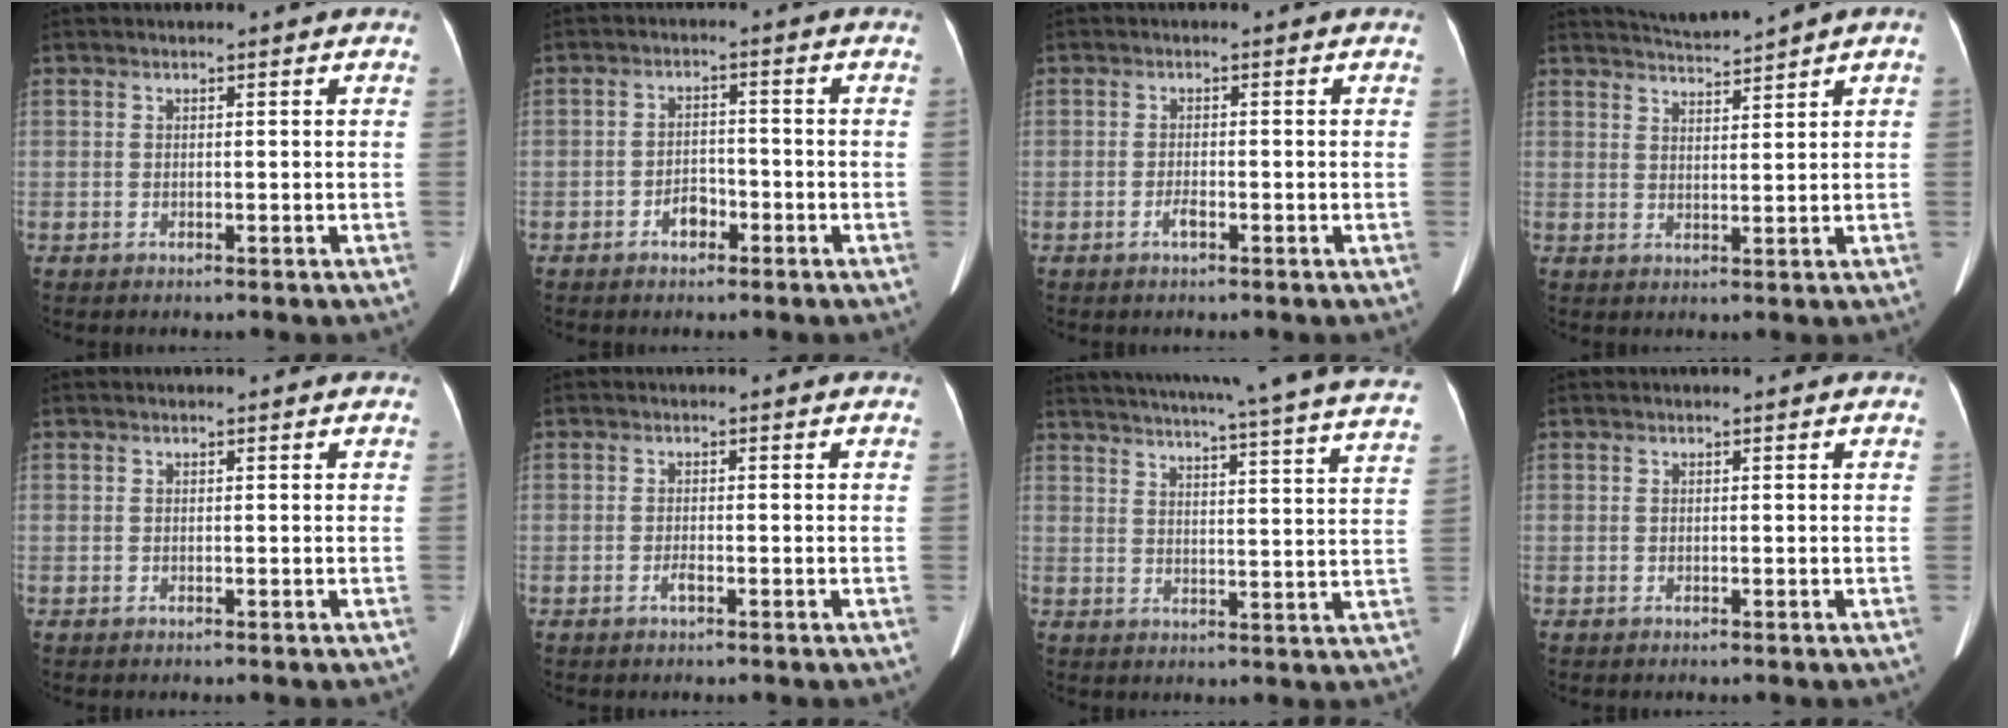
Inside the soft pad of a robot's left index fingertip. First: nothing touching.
{"total": 3.0, "force": [-1.8, 1.8, 1.6], "torque": [-0.027, 0.008, -0.029]}
{"total": 1.3, "force": [-0.8, 0.2, 1.0], "torque": [-0.022, 0.000, -0.014]}
{"total": 3.7, "force": [3.4, -1.1, 0.6], "torque": [-0.013, 0.001, 0.065]}
{"total": 0.0}
{"total": 0.6, "force": [-0.4, 0.1, 0.5], "torque": [-0.014, -0.001, -0.005]}
{"total": 32.7, "force": [29.9, -0.1, 13.2], "torque": [-0.214, -0.073, 0.360]}
{"total": 0.0}